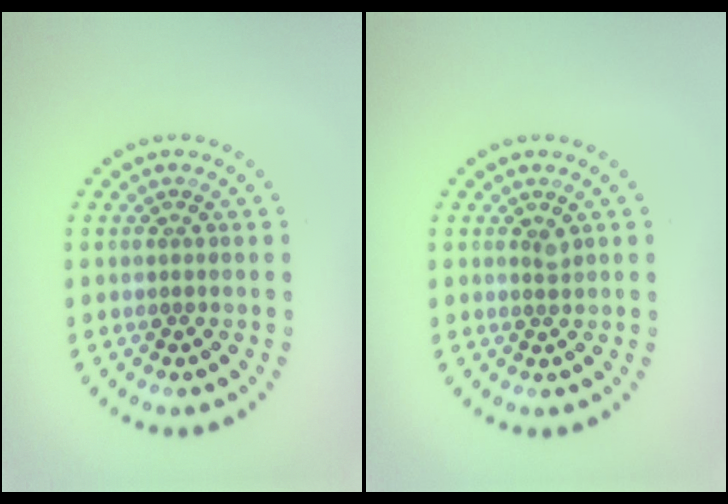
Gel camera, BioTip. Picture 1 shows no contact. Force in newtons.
{"total": 0.8, "press": 0.6, "slide": 0.5}